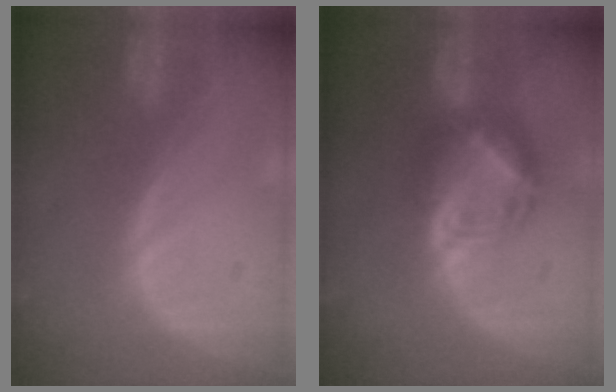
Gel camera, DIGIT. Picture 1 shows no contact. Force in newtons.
{"total": 7.7, "press": 6.8, "slide": 3.8}